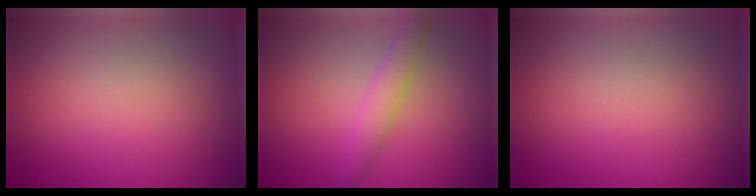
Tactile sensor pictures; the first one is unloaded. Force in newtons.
{"total": 2.3, "press": 2.3, "slide": 0.1}
{"total": 0.0}